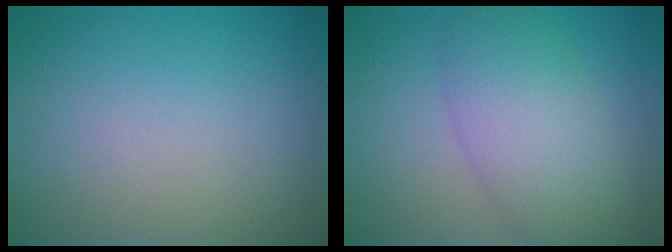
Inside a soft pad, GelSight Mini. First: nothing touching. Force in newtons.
{"total": 6.2, "press": 6.2, "slide": 0.1}